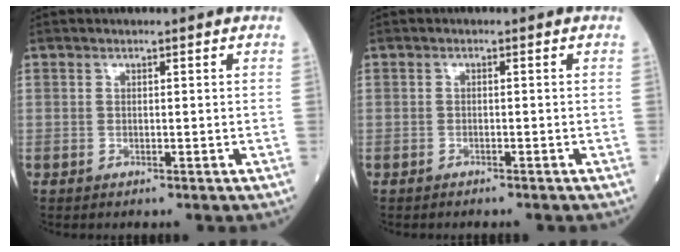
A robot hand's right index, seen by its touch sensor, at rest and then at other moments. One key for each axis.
{"total": 1.6, "fx": -1.2, "fy": 0.6, "fz": 0.8, "tx": -0.021, "ty": -0.004, "tz": -0.011}